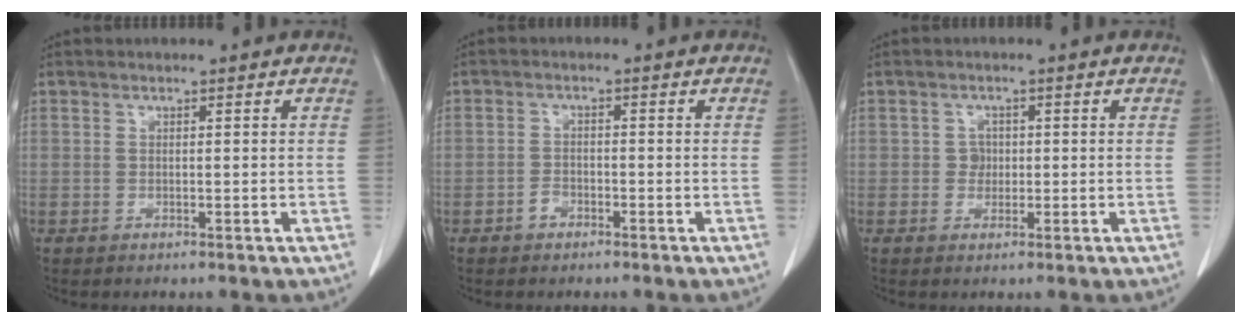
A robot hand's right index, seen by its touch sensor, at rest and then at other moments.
{"total": 1.8, "force": [-1.2, 1.0, 0.7], "torque": [-0.012, 0.004, -0.022]}
{"total": 1.8, "force": [0.0, 1.6, 0.6], "torque": [-0.007, 0.003, -0.001]}